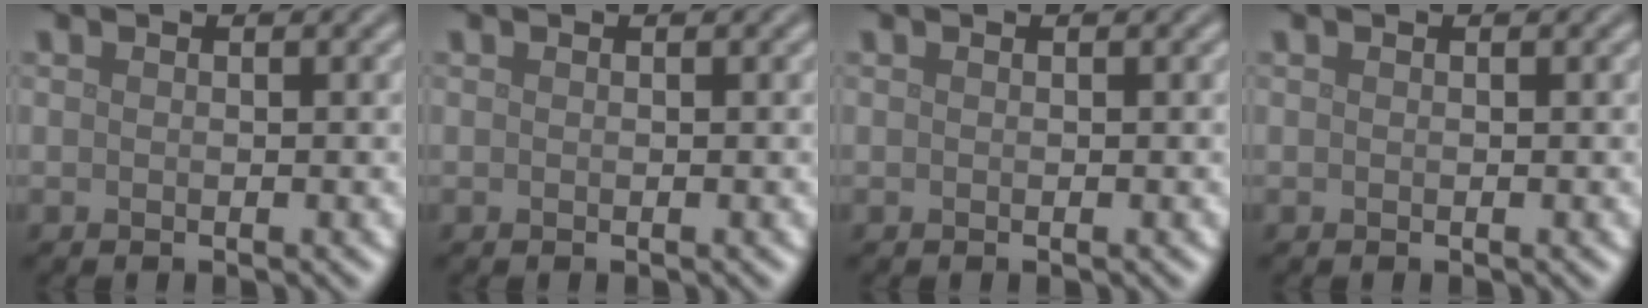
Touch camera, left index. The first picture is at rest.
{"total": 0.0}
{"total": 0.0}
{"total": 0.0}